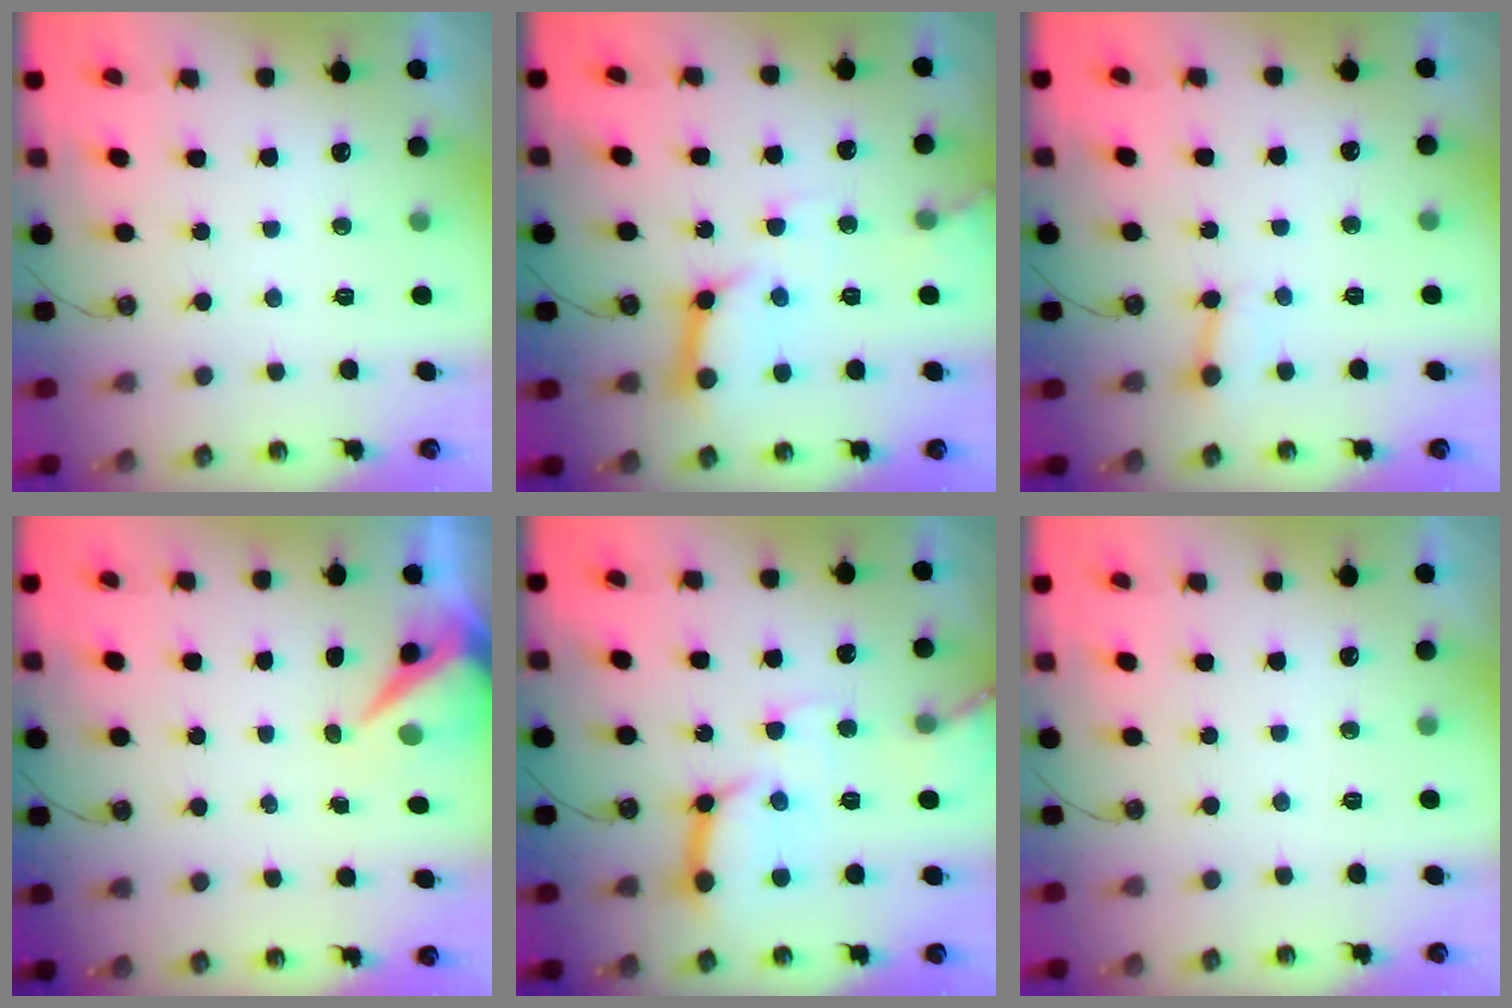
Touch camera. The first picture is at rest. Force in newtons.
{"total": 11.8, "press": 11.7, "slide": 1.4}
{"total": 2.4, "press": 2.4, "slide": 0.1}
{"total": 7.0, "press": 7.0, "slide": 0.7}
{"total": 14.3, "press": 14.2, "slide": 1.5}
{"total": 0.0}